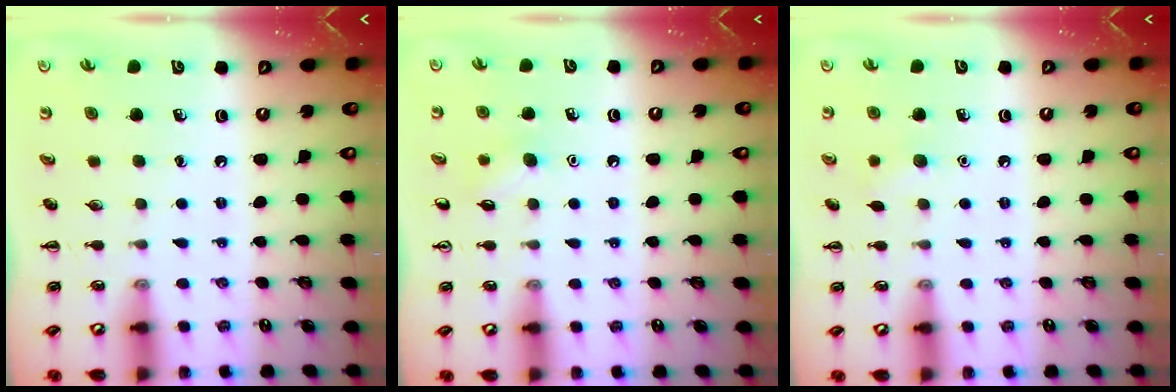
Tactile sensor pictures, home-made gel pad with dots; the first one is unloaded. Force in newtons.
{"total": 5.4, "press": 5.2, "slide": 1.5}
{"total": 5.2, "press": 5.1, "slide": 1.2}